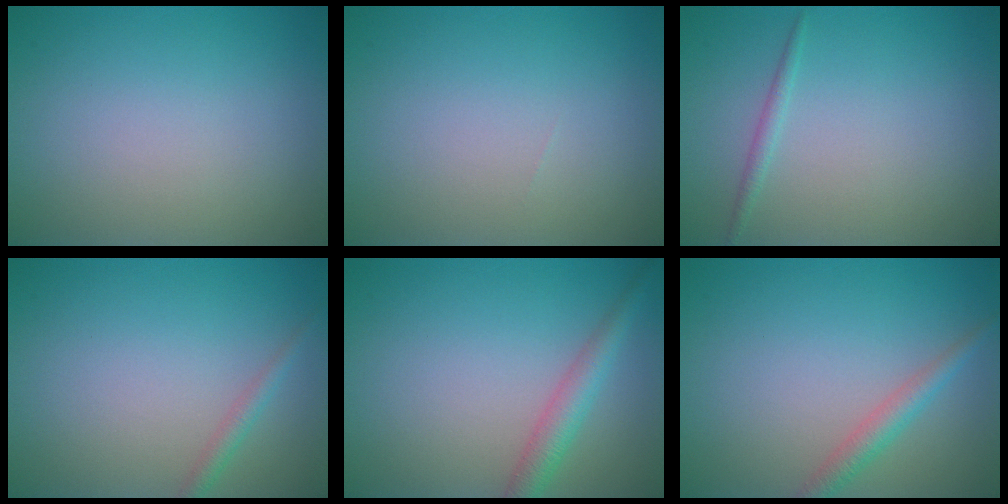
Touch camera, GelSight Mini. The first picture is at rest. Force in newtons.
{"total": 0.0}
{"total": 0.9, "press": 0.9, "slide": 0.0}
{"total": 1.3, "press": 1.3, "slide": 0.1}
{"total": 2.8, "press": 2.8, "slide": 0.2}
{"total": 2.1, "press": 2.1, "slide": 0.0}